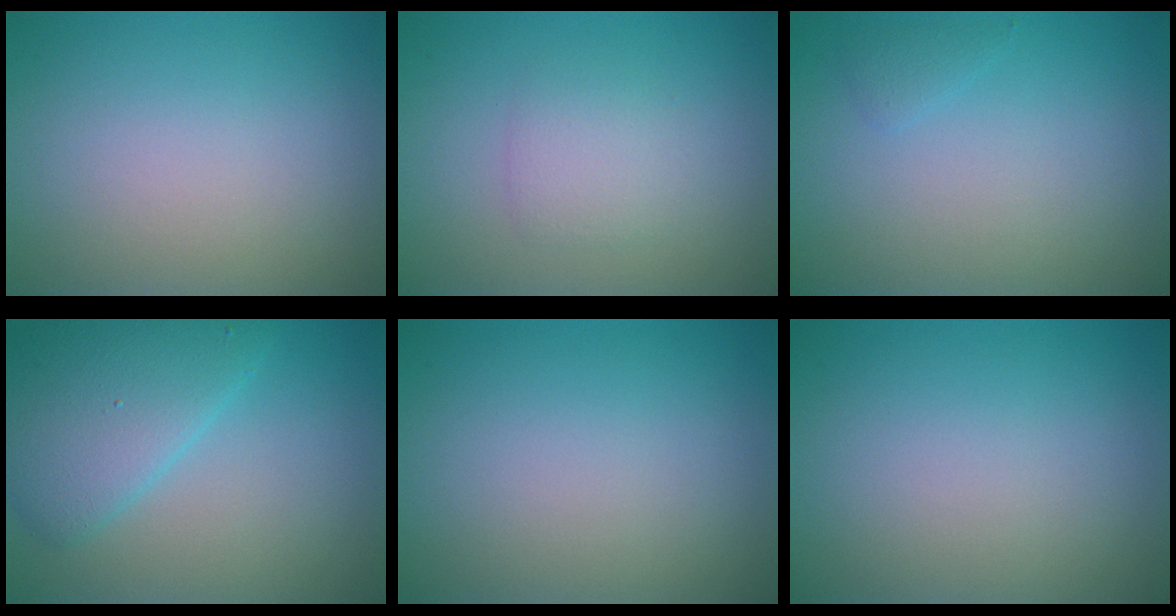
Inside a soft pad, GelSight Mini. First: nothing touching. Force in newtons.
{"total": 1.9, "press": 1.9, "slide": 0.1}
{"total": 0.8, "press": 0.8, "slide": 0.0}
{"total": 5.4, "press": 5.4, "slide": 0.1}
{"total": 0.0}
{"total": 0.0}